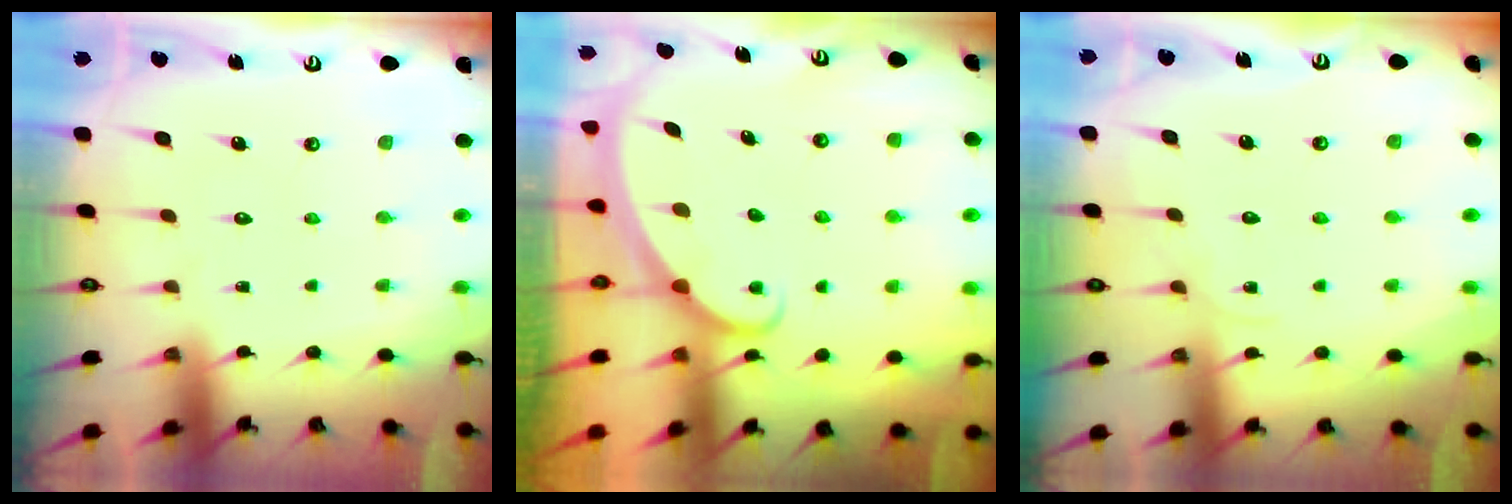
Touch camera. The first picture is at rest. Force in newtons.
{"total": 1.9, "press": 1.9, "slide": 0.1}
{"total": 3.5, "press": 3.5, "slide": 0.3}